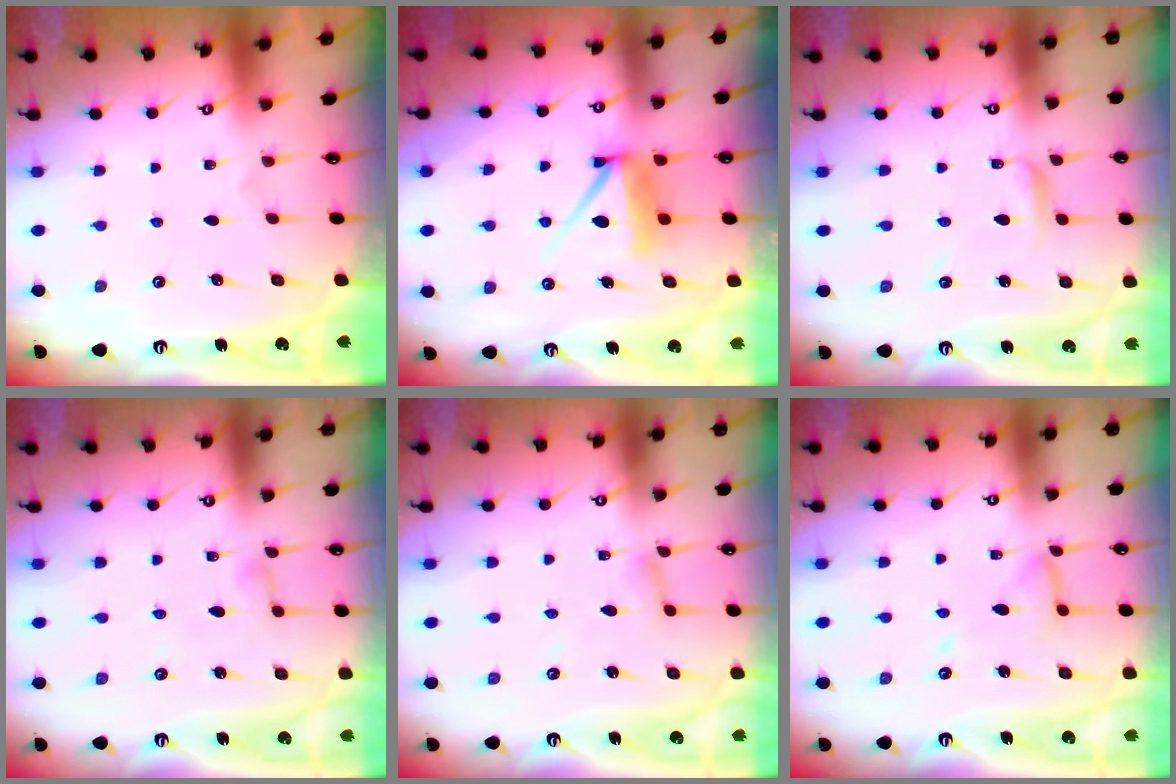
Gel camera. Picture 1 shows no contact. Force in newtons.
{"total": 8.7, "press": 8.6, "slide": 0.5}
{"total": 3.9, "press": 3.9, "slide": 0.2}
{"total": 3.6, "press": 3.6, "slide": 0.4}
{"total": 2.8, "press": 2.8, "slide": 0.2}
{"total": 10.4, "press": 10.4, "slide": 0.9}